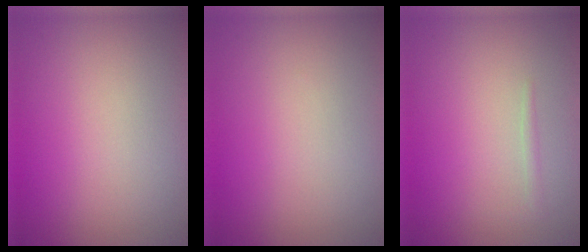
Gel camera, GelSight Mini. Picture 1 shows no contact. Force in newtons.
{"total": 0.0}
{"total": 0.6, "press": 0.6, "slide": 0.0}